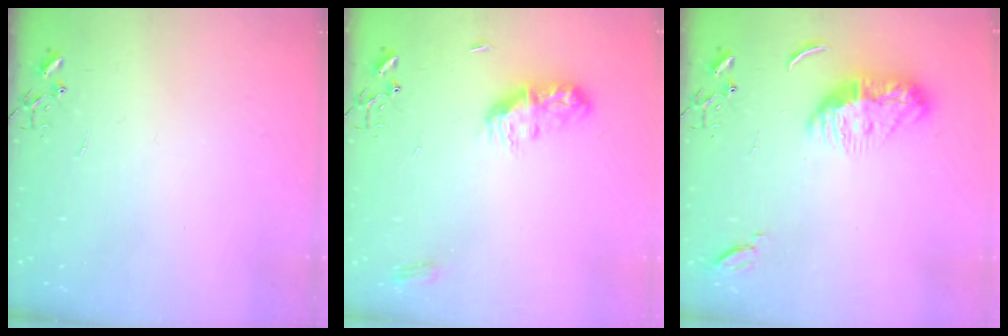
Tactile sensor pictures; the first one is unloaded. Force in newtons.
{"total": 9.0, "press": 9.0, "slide": 0.1}
{"total": 11.6, "press": 11.6, "slide": 1.0}